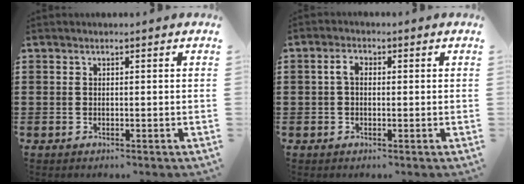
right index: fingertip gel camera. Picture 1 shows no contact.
{"total": 2.5, "force": [0.2, 1.5, 2.0], "torque": [-0.048, 0.005, -0.001]}